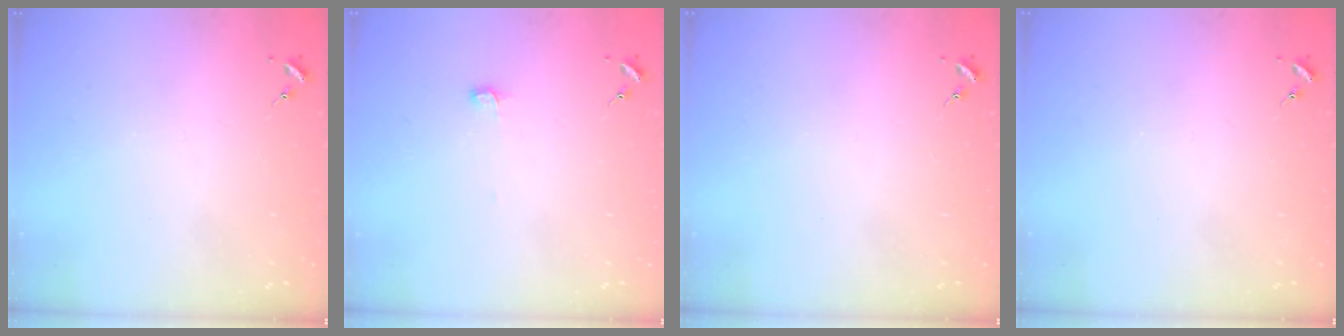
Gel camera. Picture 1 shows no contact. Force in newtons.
{"total": 3.7, "press": 3.7, "slide": 0.4}
{"total": 0.0}
{"total": 0.0}